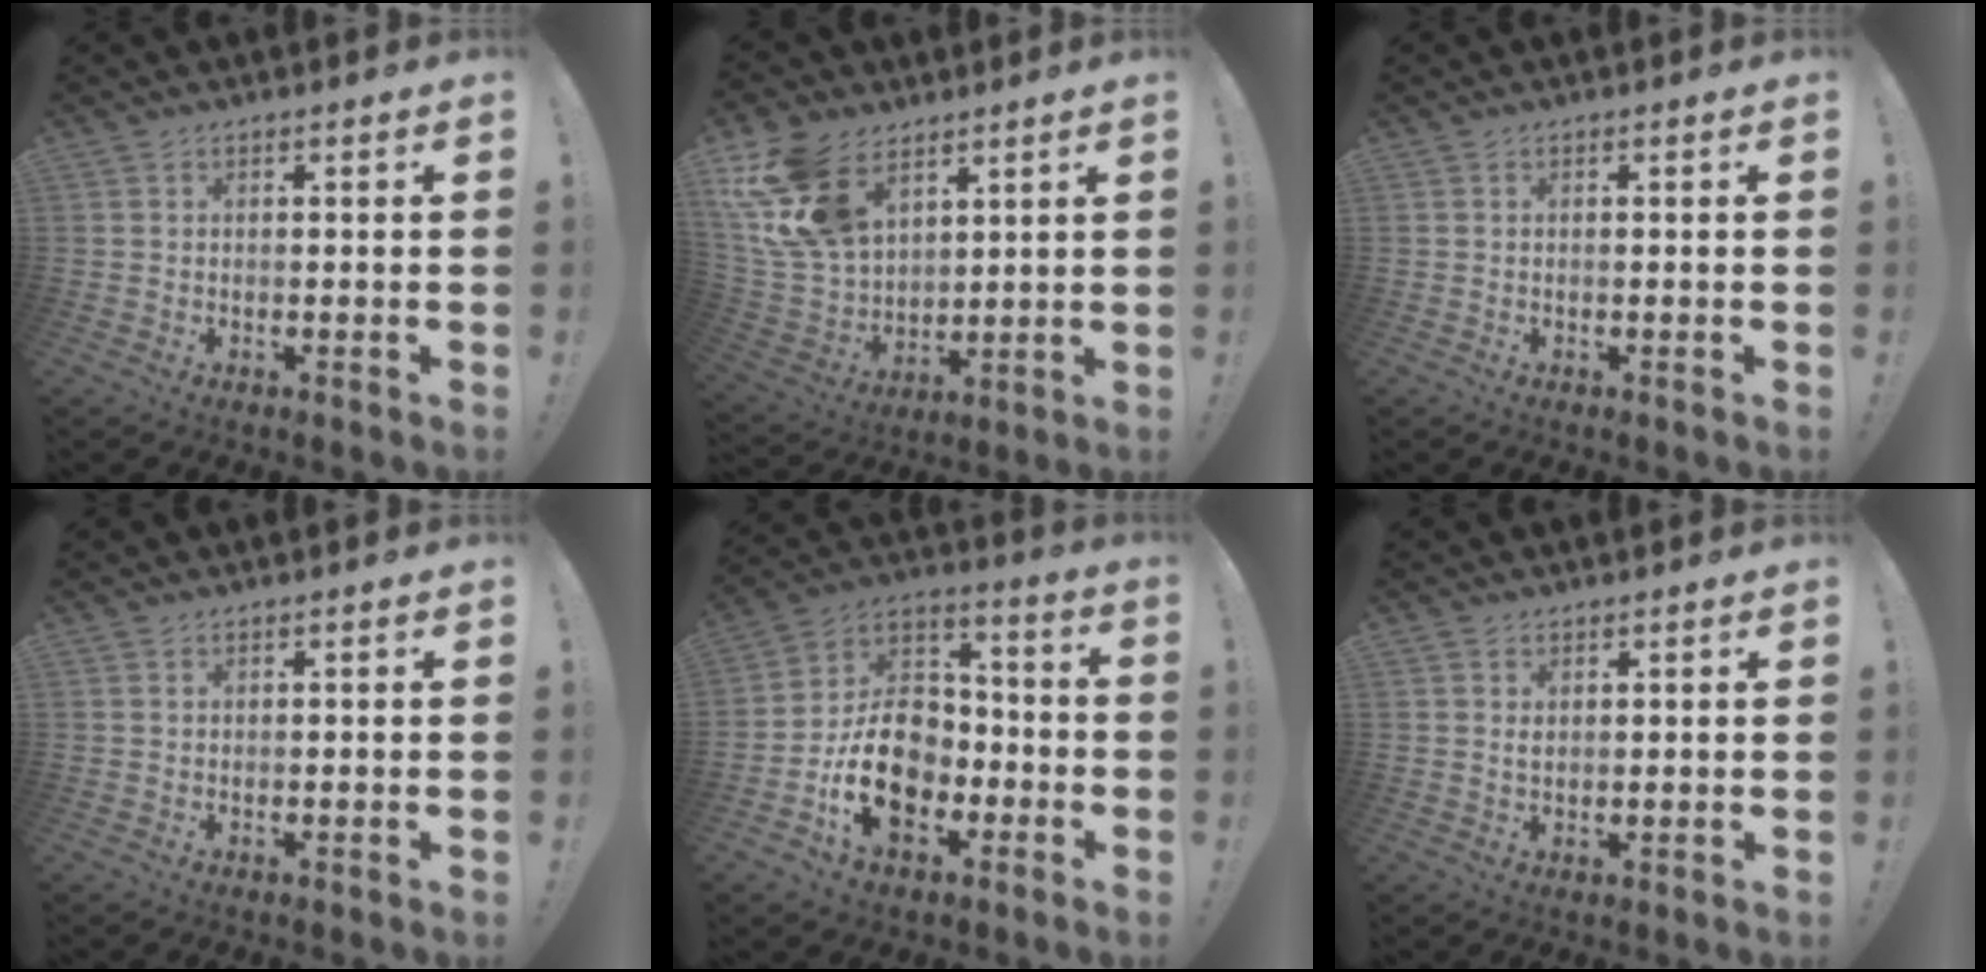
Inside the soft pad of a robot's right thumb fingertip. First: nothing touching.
{"total": 17.9, "force": [9.6, 11.4, 9.9], "torque": [-0.205, -0.051, 0.186]}
{"total": 0.0}
{"total": 0.0}
{"total": 18.2, "force": [-6.2, 13.6, 10.4], "torque": [-0.161, 0.040, -0.096]}
{"total": 1.4, "force": [0.9, 0.9, 0.7], "torque": [-0.008, -0.003, 0.015]}